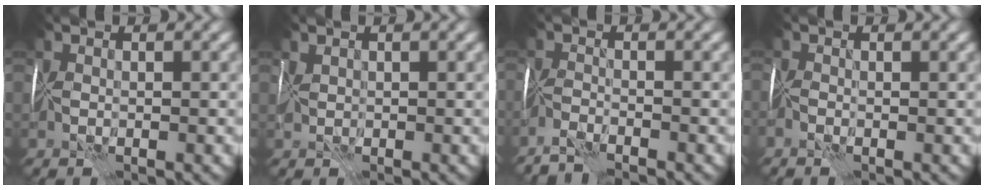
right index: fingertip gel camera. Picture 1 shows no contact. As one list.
[{"total": 0.6, "force": [0.3, -0.4, 0.0], "torque": [0.001, -0.002, 0.010]}, {"total": 3.4, "force": [-2.9, -1.7, -0.4], "torque": [0.010, -0.008, -0.061]}, {"total": 1.1, "force": [-1.0, 0.2, 0.4], "torque": [-0.008, -0.008, -0.022]}]